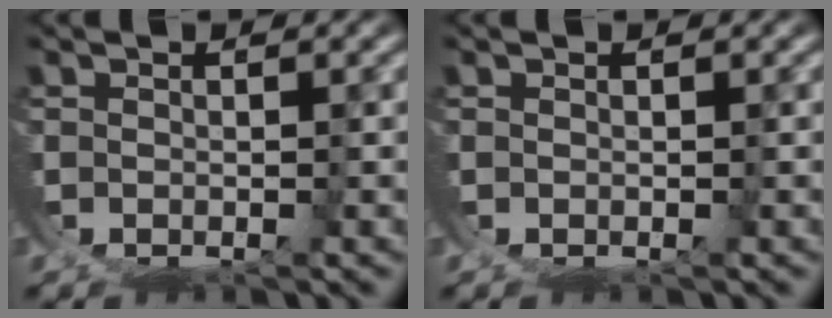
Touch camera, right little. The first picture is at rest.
{"total": 0.0}